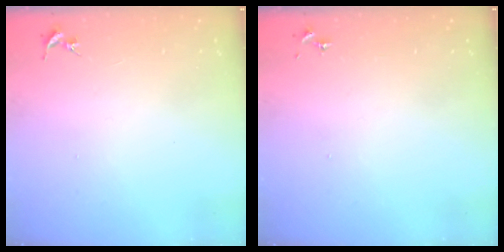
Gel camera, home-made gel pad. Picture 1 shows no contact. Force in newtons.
{"total": 0.0}